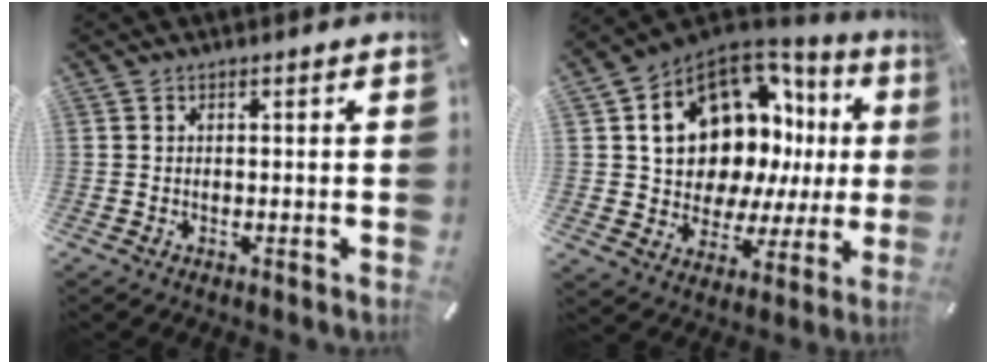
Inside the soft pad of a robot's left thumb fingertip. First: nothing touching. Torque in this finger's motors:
{"motor_torque": [2.54, 2.47, 1.60, -1.17, 0.62]}